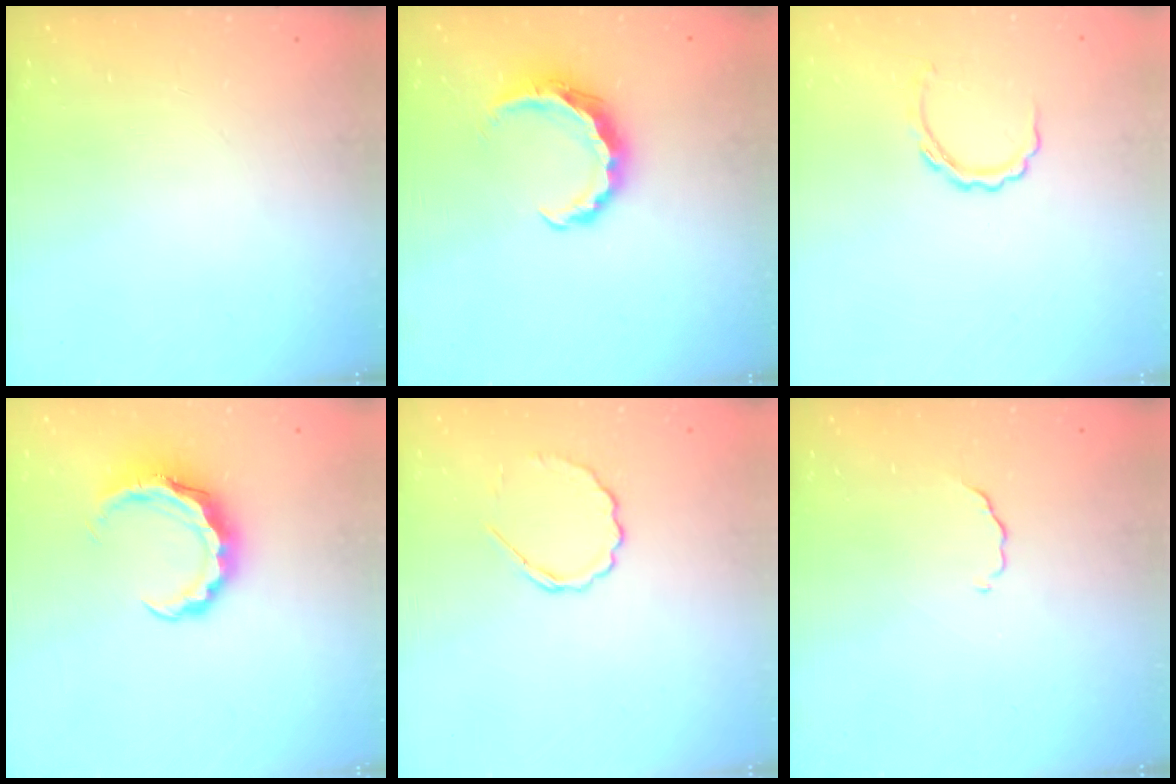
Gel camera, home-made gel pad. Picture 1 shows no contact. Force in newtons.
{"total": 8.3, "press": 8.3, "slide": 0.9}
{"total": 4.6, "press": 4.6, "slide": 0.5}
{"total": 8.2, "press": 8.1, "slide": 0.7}
{"total": 6.6, "press": 6.3, "slide": 1.9}
{"total": 3.2, "press": 3.2, "slide": 0.4}